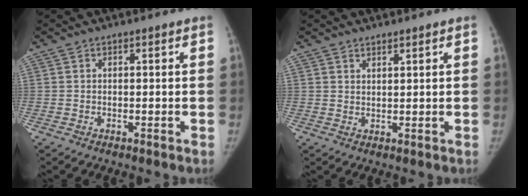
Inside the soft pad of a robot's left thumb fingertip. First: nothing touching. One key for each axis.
{"total": 1.5, "fx": 1.3, "fy": 0.5, "fz": 0.4, "tx": 0.005, "ty": -0.011, "tz": 0.024}